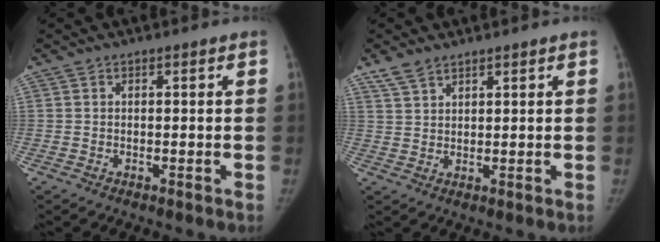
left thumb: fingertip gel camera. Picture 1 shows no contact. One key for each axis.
{"total": 3.7, "fx": 3.0, "fy": 1.6, "fz": 1.5, "tx": -0.026, "ty": -0.004, "tz": 0.064}